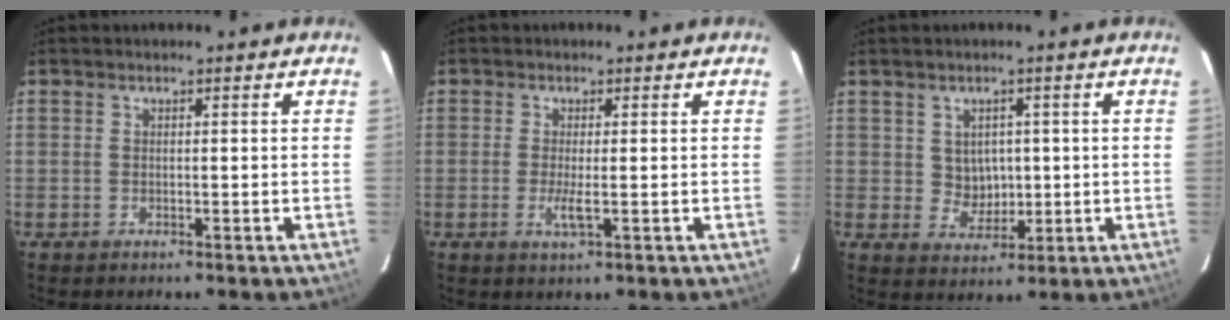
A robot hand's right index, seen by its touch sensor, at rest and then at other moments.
{"total": 2.8, "force": [-0.5, 0.2, 2.7], "torque": [-0.056, -0.007, -0.011]}
{"total": 4.4, "force": [0.7, 4.1, 1.6], "torque": [-0.026, 0.008, 0.021]}